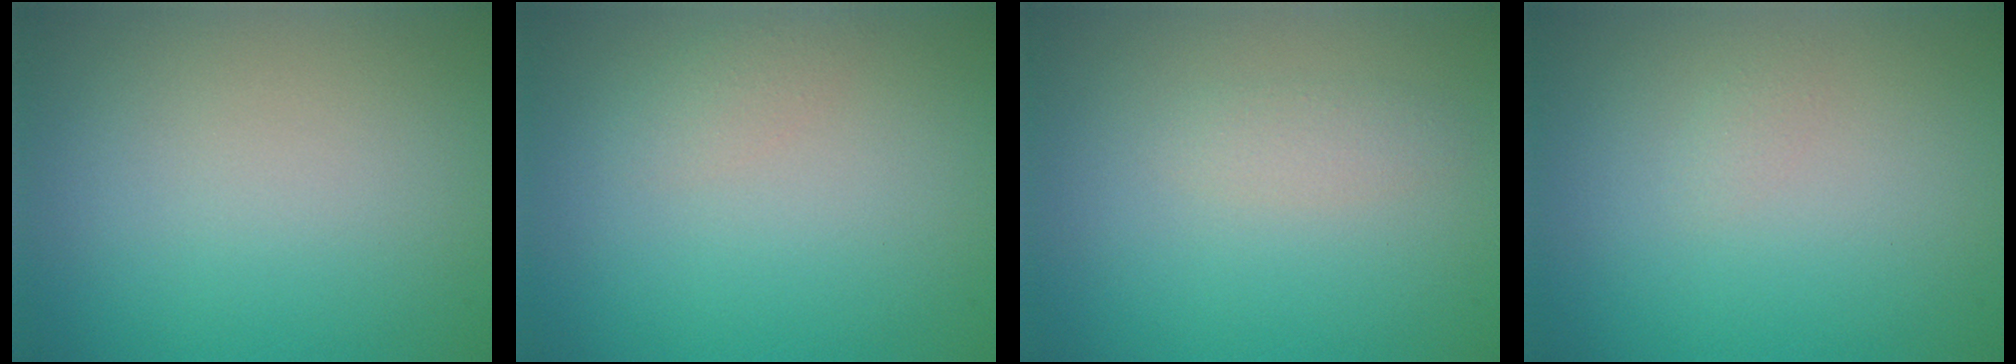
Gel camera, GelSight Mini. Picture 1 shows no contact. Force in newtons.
{"total": 1.0, "press": 1.0, "slide": 0.0}
{"total": 1.2, "press": 1.2, "slide": 0.1}
{"total": 0.5, "press": 0.5, "slide": 0.0}